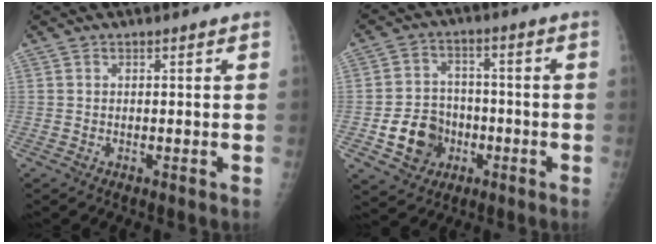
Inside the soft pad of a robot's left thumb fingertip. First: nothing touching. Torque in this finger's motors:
{"motor_torque": [-0.05, 0.10, 0.34, 0.23, 0.03]}